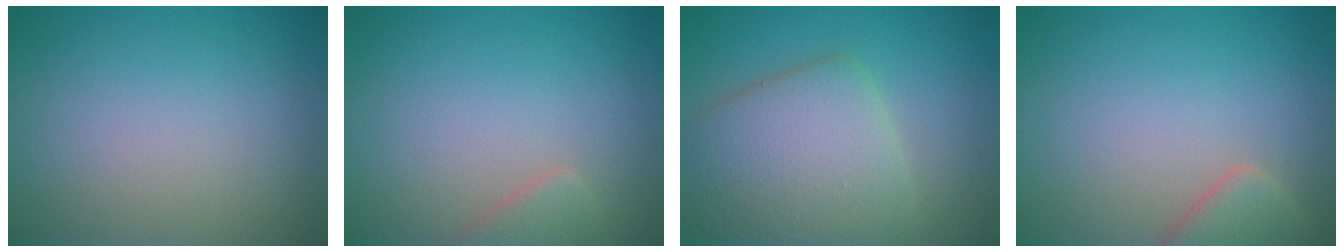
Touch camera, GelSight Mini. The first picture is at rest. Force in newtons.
{"total": 1.8, "press": 1.8, "slide": 0.1}
{"total": 7.0, "press": 7.0, "slide": 0.2}
{"total": 3.0, "press": 3.0, "slide": 0.3}